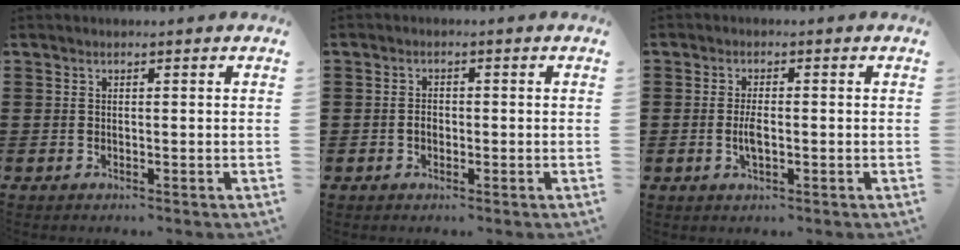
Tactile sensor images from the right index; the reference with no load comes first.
{"total": 1.5, "force": [-0.4, 1.0, 1.1], "torque": [-0.023, 0.001, -0.008]}
{"total": 3.1, "force": [-0.6, 1.0, 2.9], "torque": [-0.060, -0.002, -0.013]}